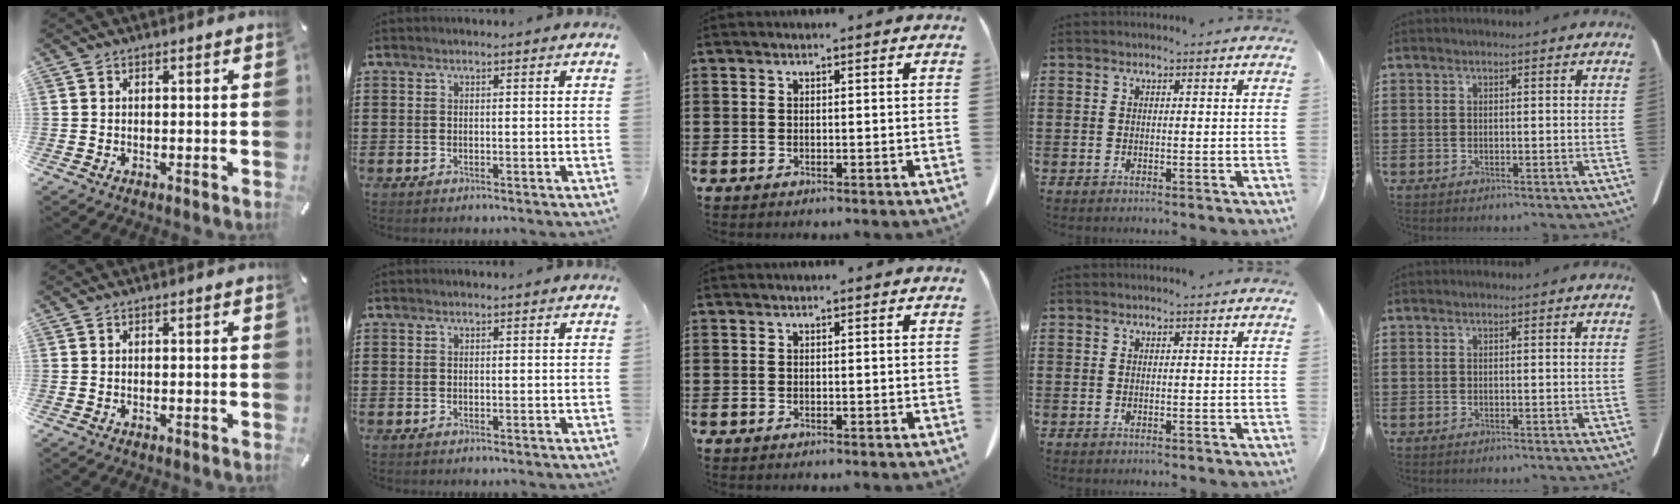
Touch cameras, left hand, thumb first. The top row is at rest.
{}